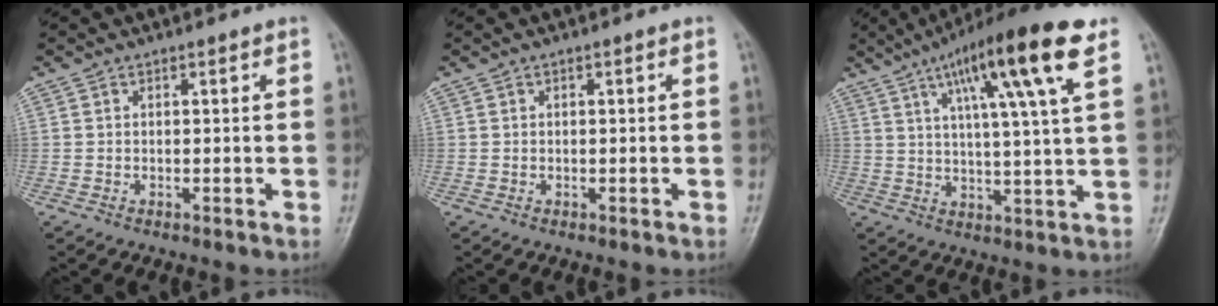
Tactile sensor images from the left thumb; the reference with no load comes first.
{"total": 0.0}
{"total": 16.8, "force": [8.1, 1.7, 14.6], "torque": [-0.233, -0.012, 0.123]}